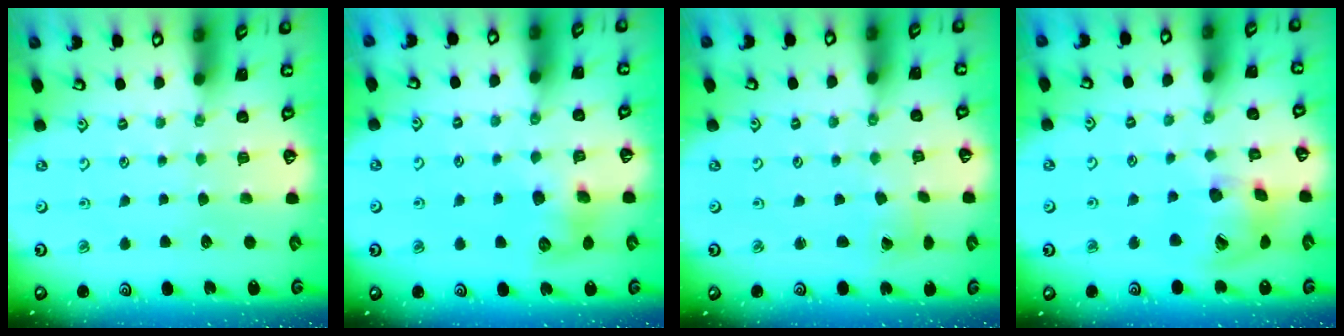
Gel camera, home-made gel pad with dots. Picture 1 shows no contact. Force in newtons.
{"total": 10.0, "press": 10.0, "slide": 0.1}
{"total": 2.8, "press": 2.8, "slide": 0.1}
{"total": 15.7, "press": 15.5, "slide": 2.3}